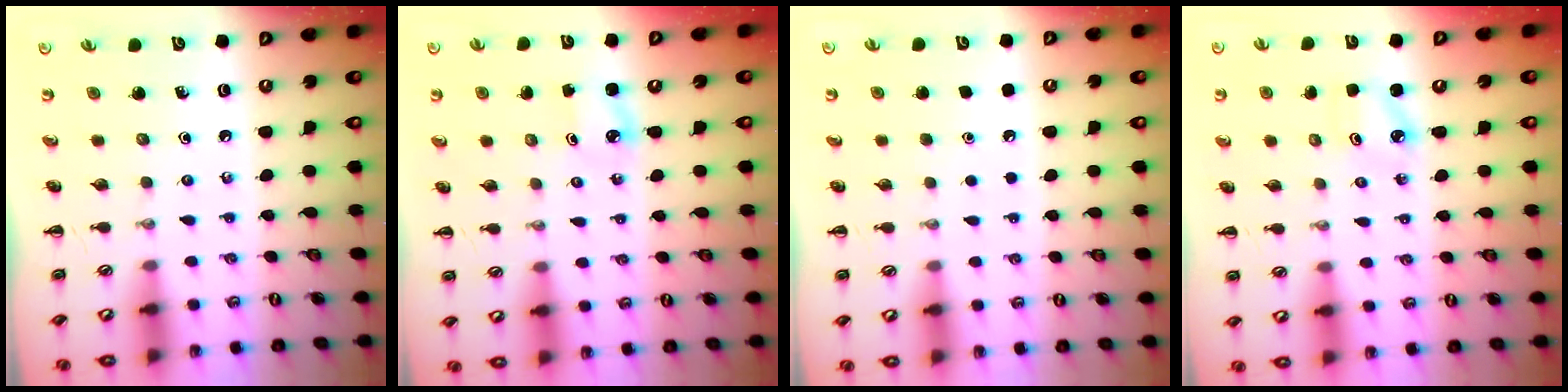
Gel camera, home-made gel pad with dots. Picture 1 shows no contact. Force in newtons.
{"total": 2.2, "press": 2.1, "slide": 0.4}
{"total": 1.8, "press": 1.8, "slide": 0.1}
{"total": 2.5, "press": 2.5, "slide": 0.5}